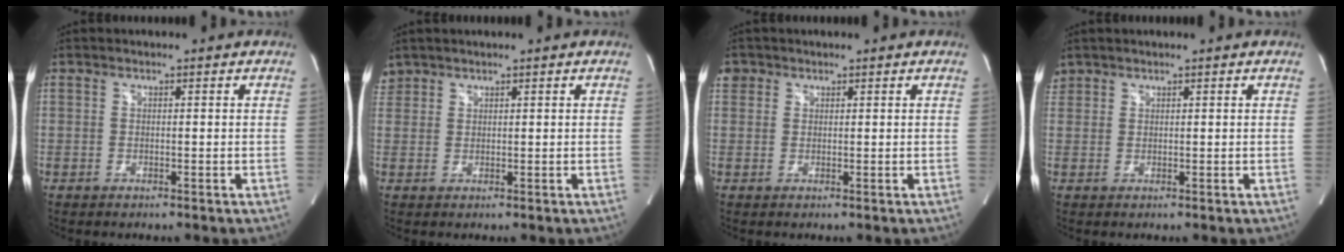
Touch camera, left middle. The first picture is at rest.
{"total": 2.0, "force": [1.7, 1.0, -0.1], "torque": [0.001, 0.014, 0.035]}
{"total": 2.0, "force": [1.0, 1.7, 0.2], "torque": [0.007, 0.009, 0.015]}
{"total": 1.6, "force": [1.3, 1.0, 0.0], "torque": [-0.002, 0.015, 0.027]}